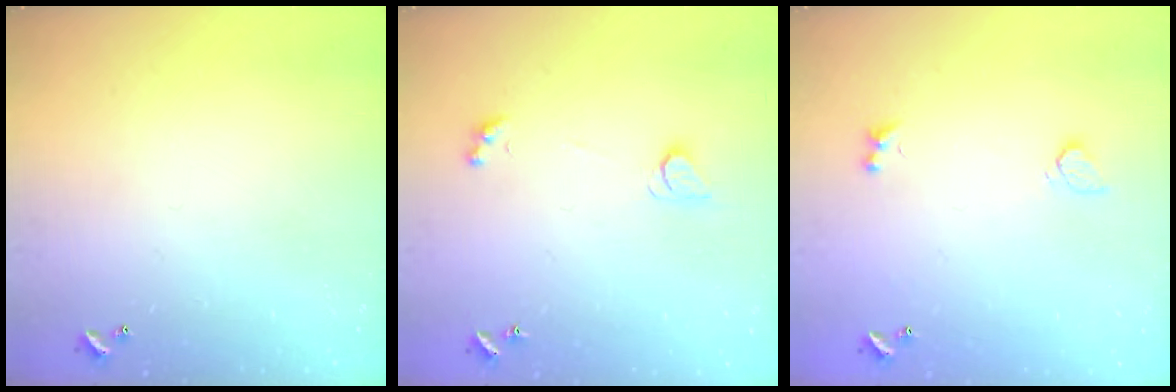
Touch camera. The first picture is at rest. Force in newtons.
{"total": 2.4, "press": 2.4, "slide": 0.4}
{"total": 2.0, "press": 1.7, "slide": 1.0}